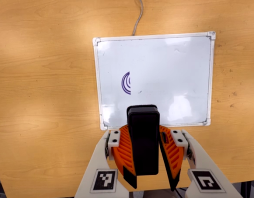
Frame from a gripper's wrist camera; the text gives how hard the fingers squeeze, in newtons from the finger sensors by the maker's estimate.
{"total": 12.0, "left": 10.5, "right": 13.5}